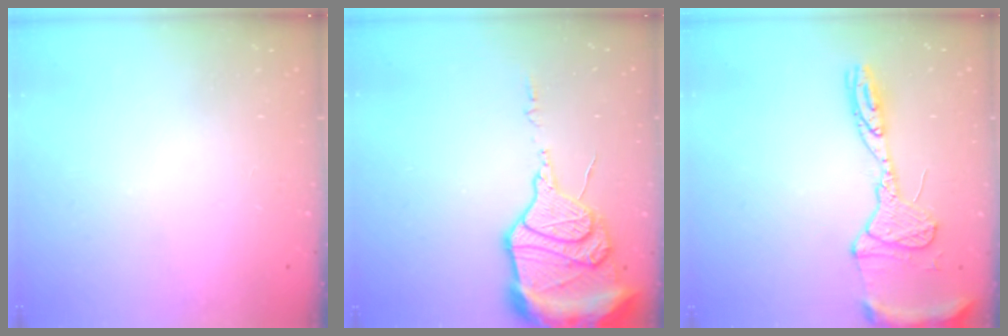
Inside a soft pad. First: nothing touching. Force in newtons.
{"total": 18.9, "press": 18.8, "slide": 1.8}
{"total": 15.5, "press": 15.4, "slide": 1.2}